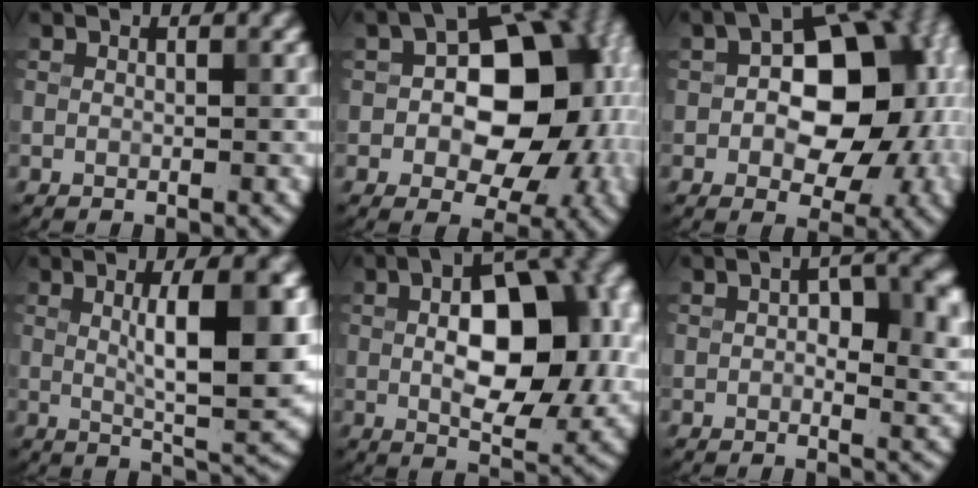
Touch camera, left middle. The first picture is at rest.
{"total": 13.1, "force": [0.3, 8.4, 10.1], "torque": [-0.100, 0.020, 0.003]}
{"total": 11.5, "force": [0.0, 7.2, 9.0], "torque": [-0.088, 0.021, -0.002]}
{"total": 7.9, "force": [1.1, 1.8, 7.6], "torque": [-0.112, 0.001, 0.025]}
{"total": 12.6, "force": [1.2, 6.6, 10.7], "torque": [-0.139, 0.011, 0.023]}
{"total": 6.6, "force": [1.4, 3.5, 5.4], "torque": [-0.057, 0.007, 0.018]}